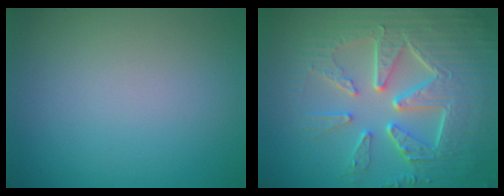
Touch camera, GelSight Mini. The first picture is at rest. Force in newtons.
{"total": 9.4, "press": 6.7, "slide": 6.5}